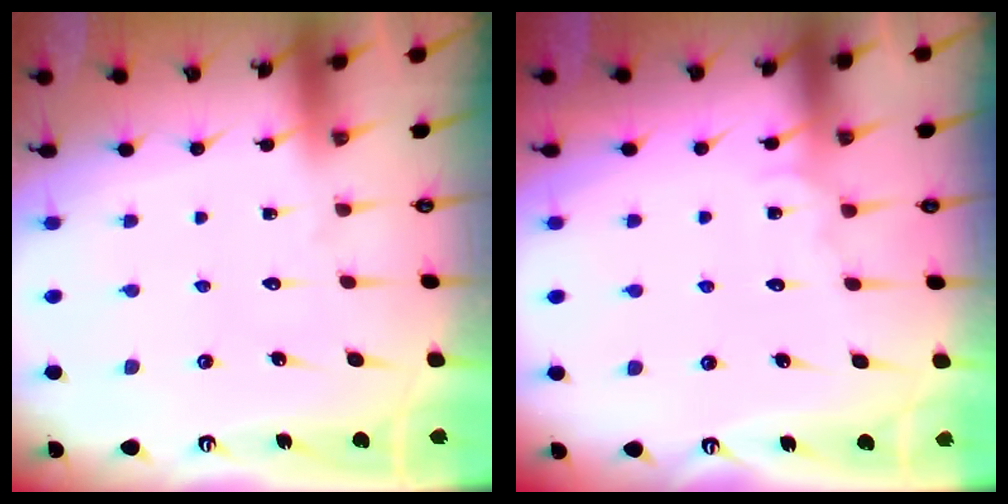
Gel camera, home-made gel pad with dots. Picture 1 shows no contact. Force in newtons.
{"total": 3.8, "press": 3.8, "slide": 0.4}